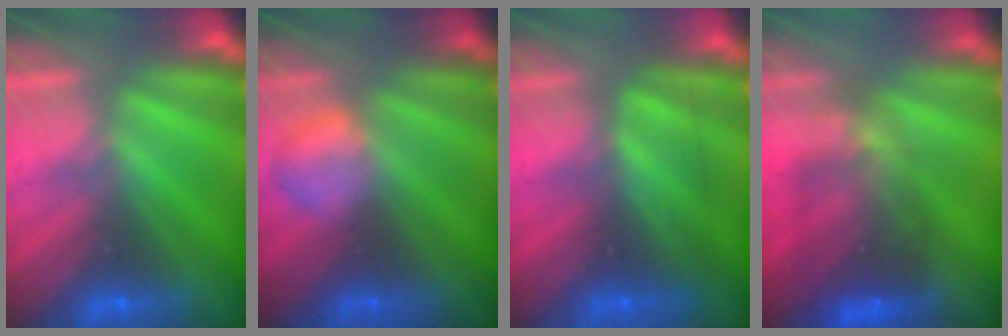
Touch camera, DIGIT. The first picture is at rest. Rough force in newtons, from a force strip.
{"total": 2.2}
{"total": 2.4}
{"total": 9.2}